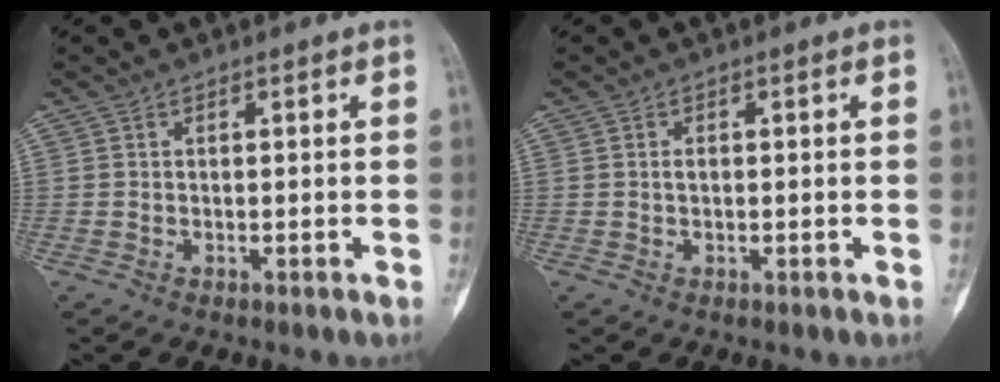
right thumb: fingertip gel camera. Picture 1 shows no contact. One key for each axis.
{"total": 1.0, "fx": 0.0, "fy": 0.6, "fz": 0.8, "tx": -0.011, "ty": 0.002, "tz": -0.001}